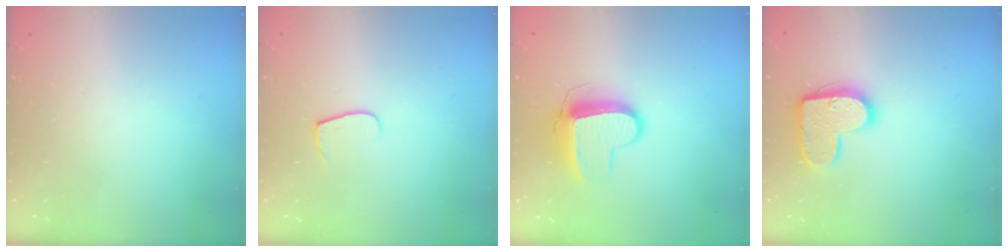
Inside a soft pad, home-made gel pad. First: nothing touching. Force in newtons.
{"total": 5.5, "press": 5.5, "slide": 0.5}
{"total": 11.1, "press": 11.1, "slide": 0.4}
{"total": 14.4, "press": 14.4, "slide": 0.7}